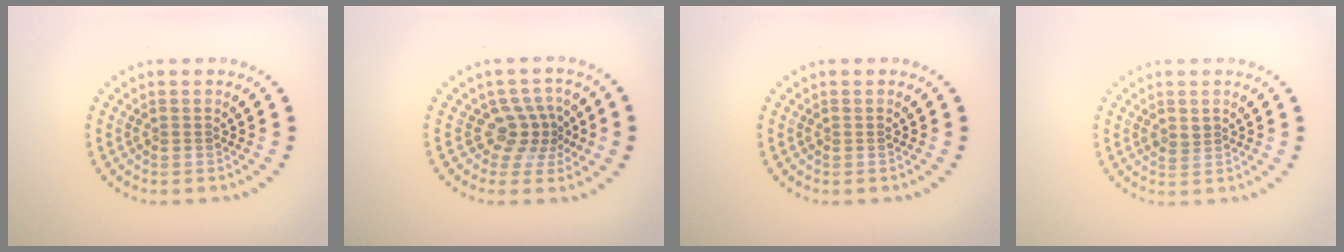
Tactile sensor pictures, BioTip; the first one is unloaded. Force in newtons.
{"total": 2.9, "press": 2.2, "slide": 1.9}
{"total": 0.0}
{"total": 0.9, "press": 0.8, "slide": 0.5}